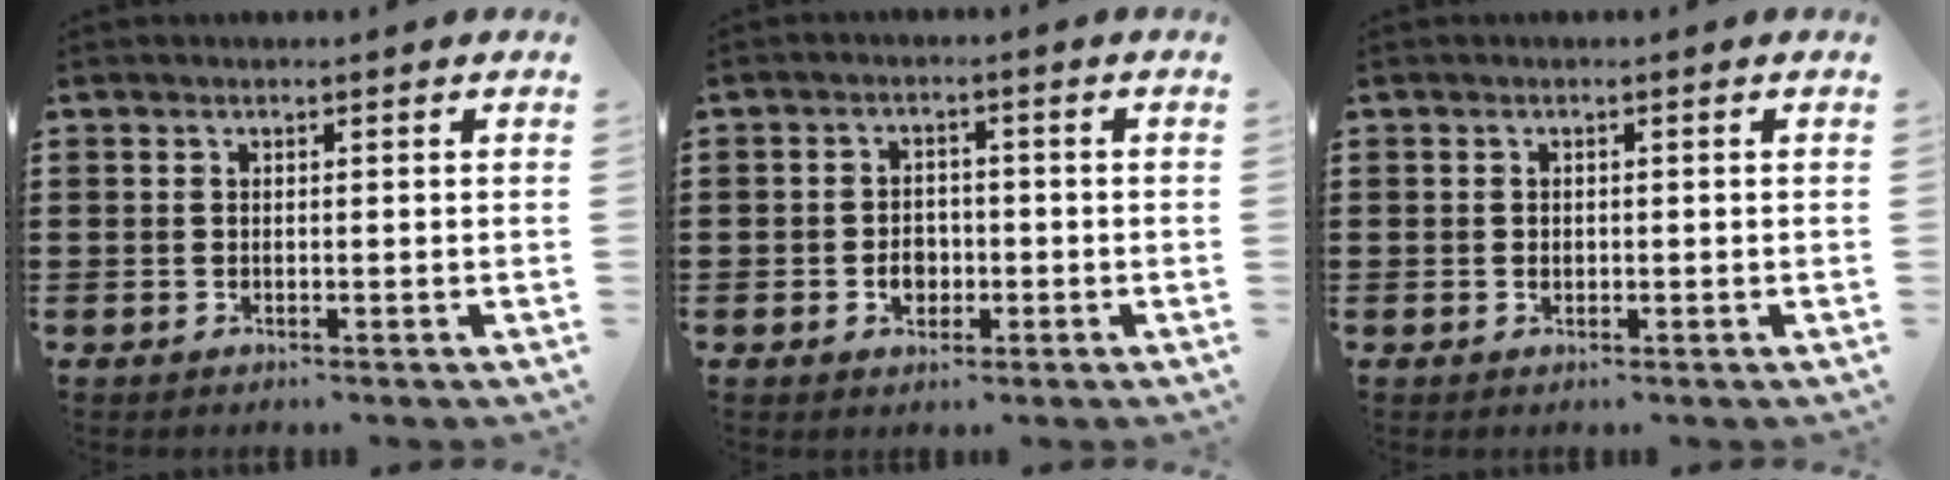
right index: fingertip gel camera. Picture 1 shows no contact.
{"total": 3.4, "force": [-0.9, 2.6, 1.9], "torque": [-0.033, 0.001, -0.021]}
{"total": 0.7, "force": [0.0, 0.6, 0.5], "torque": [-0.010, 0.004, 0.000]}